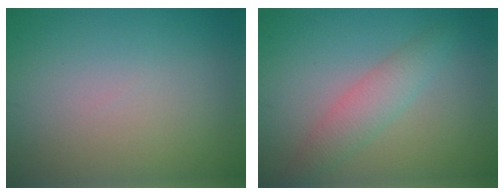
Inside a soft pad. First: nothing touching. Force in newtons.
{"total": 2.8, "press": 2.8, "slide": 0.1}